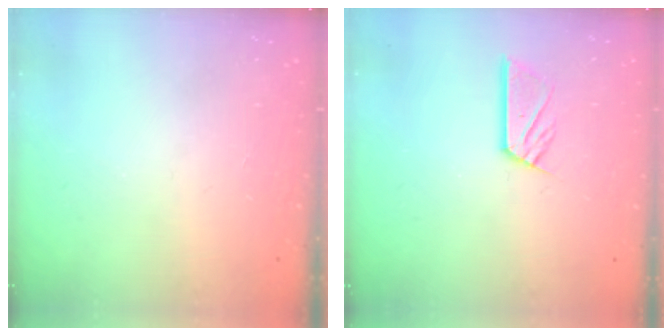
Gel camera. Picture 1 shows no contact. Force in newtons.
{"total": 9.6, "press": 9.5, "slide": 0.8}